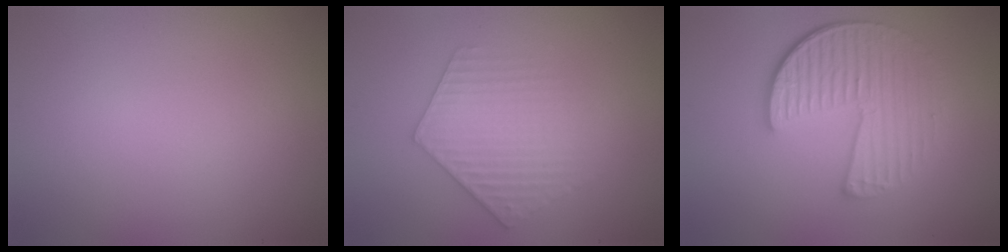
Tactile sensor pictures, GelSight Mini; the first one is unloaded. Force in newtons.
{"total": 4.0, "press": 4.0, "slide": 0.5}
{"total": 5.9, "press": 4.3, "slide": 4.1}